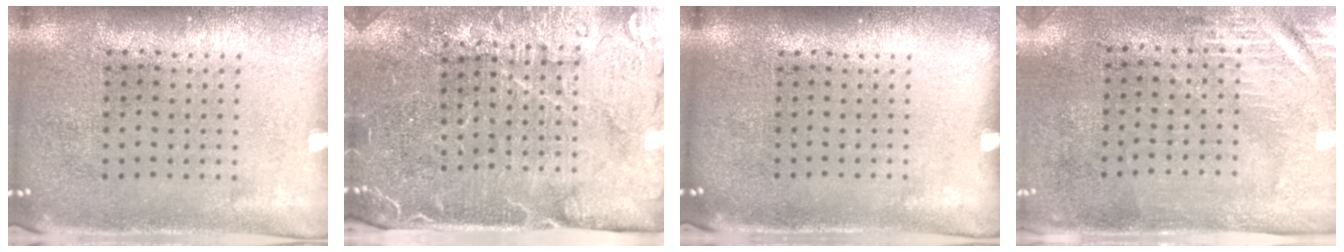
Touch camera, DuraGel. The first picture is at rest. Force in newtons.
{"total": 4.6, "press": 4.2, "slide": 1.9}
{"total": 0.0}
{"total": 2.9, "press": 2.5, "slide": 1.5}